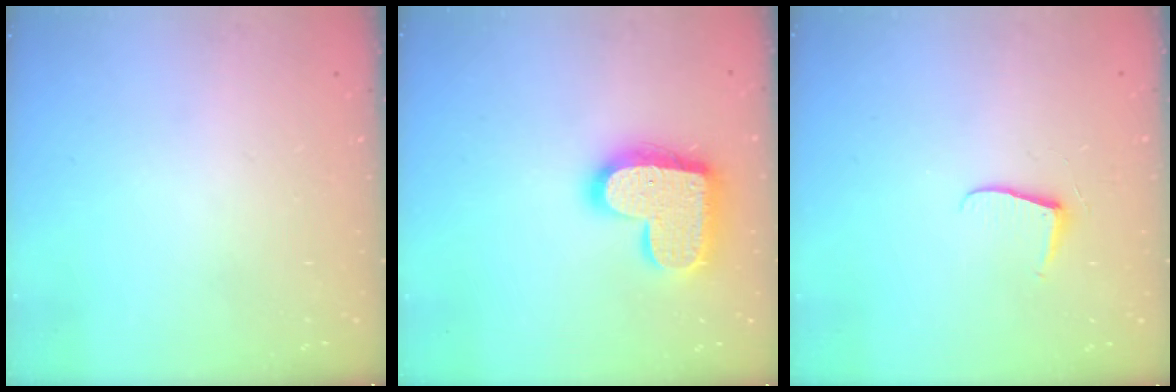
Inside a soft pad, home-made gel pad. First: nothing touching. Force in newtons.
{"total": 18.1, "press": 18.1, "slide": 1.1}
{"total": 5.5, "press": 5.5, "slide": 0.6}